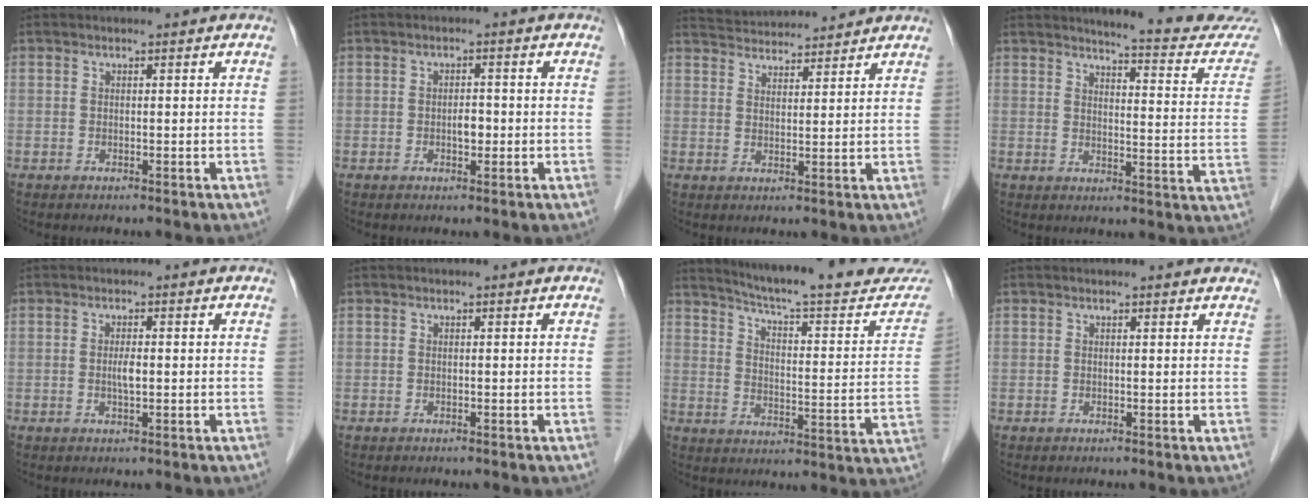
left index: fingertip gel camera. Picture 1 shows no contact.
{"total": 1.9, "force": [-0.4, 0.9, 1.6], "torque": [-0.024, 0.003, -0.007]}
{"total": 9.1, "force": [8.9, 0.9, 1.7], "torque": [-0.036, 0.030, 0.135]}
{"total": 15.5, "force": [15.0, -0.1, 3.9], "torque": [-0.044, -0.093, 0.158]}
{"total": 1.8, "force": [-0.1, 0.3, 1.7], "torque": [-0.036, 0.000, -0.001]}
{"total": 0.0}
{"total": 22.8, "force": [20.9, 1.8, 8.8], "torque": [-0.120, -0.063, 0.265]}
{"total": 4.3, "force": [4.0, 1.1, 1.0], "torque": [-0.008, 0.011, 0.032]}